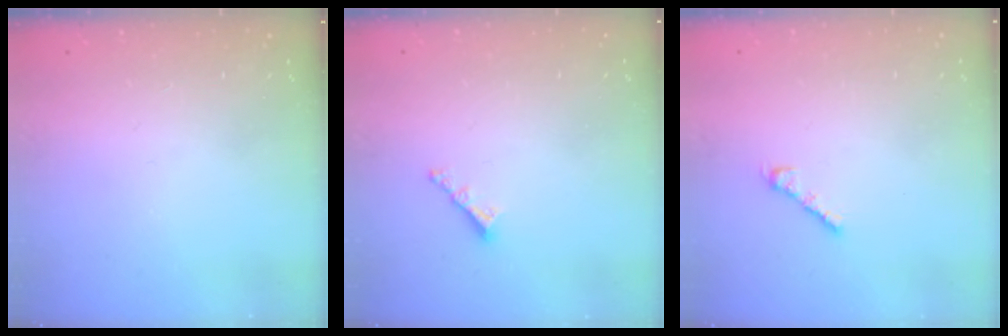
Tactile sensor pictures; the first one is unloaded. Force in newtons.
{"total": 3.6, "press": 3.6, "slide": 0.4}
{"total": 4.1, "press": 4.1, "slide": 0.9}